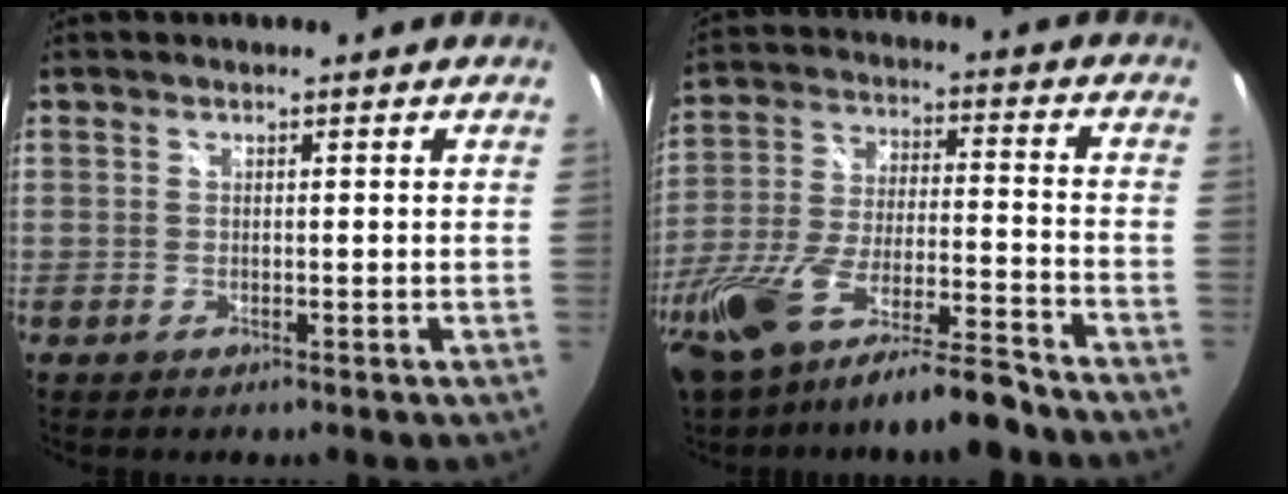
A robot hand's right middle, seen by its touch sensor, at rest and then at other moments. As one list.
[{"total": 19.0, "force": [-14.5, 3.2, 11.9], "torque": [-0.246, -0.041, -0.243]}]